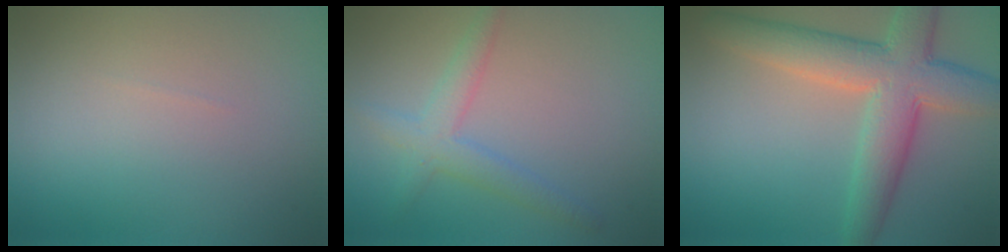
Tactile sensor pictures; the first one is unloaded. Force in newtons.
{"total": 2.8, "press": 2.8, "slide": 0.1}
{"total": 7.2, "press": 7.2, "slide": 0.3}